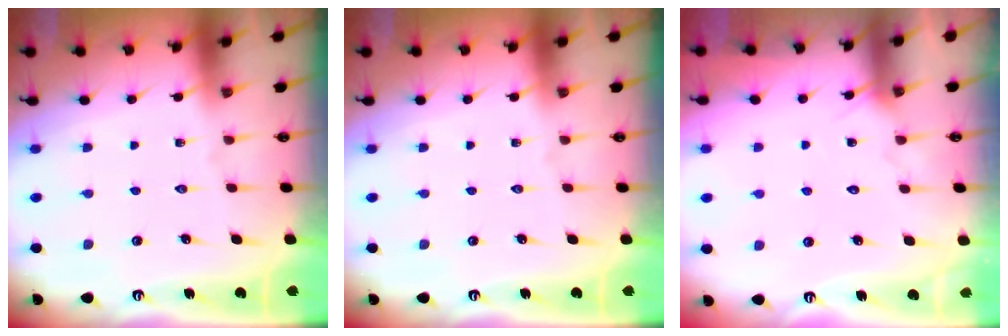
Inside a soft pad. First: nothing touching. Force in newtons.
{"total": 0.0}
{"total": 4.5, "press": 4.5, "slide": 0.4}